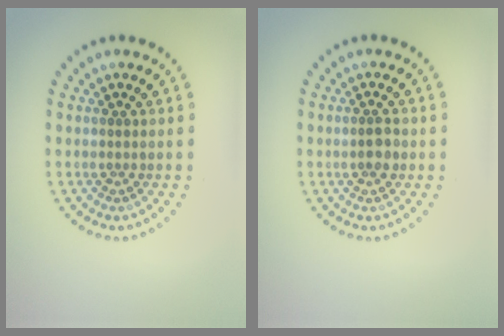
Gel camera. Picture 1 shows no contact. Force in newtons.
{"total": 1.5, "press": 1.5, "slide": 0.3}